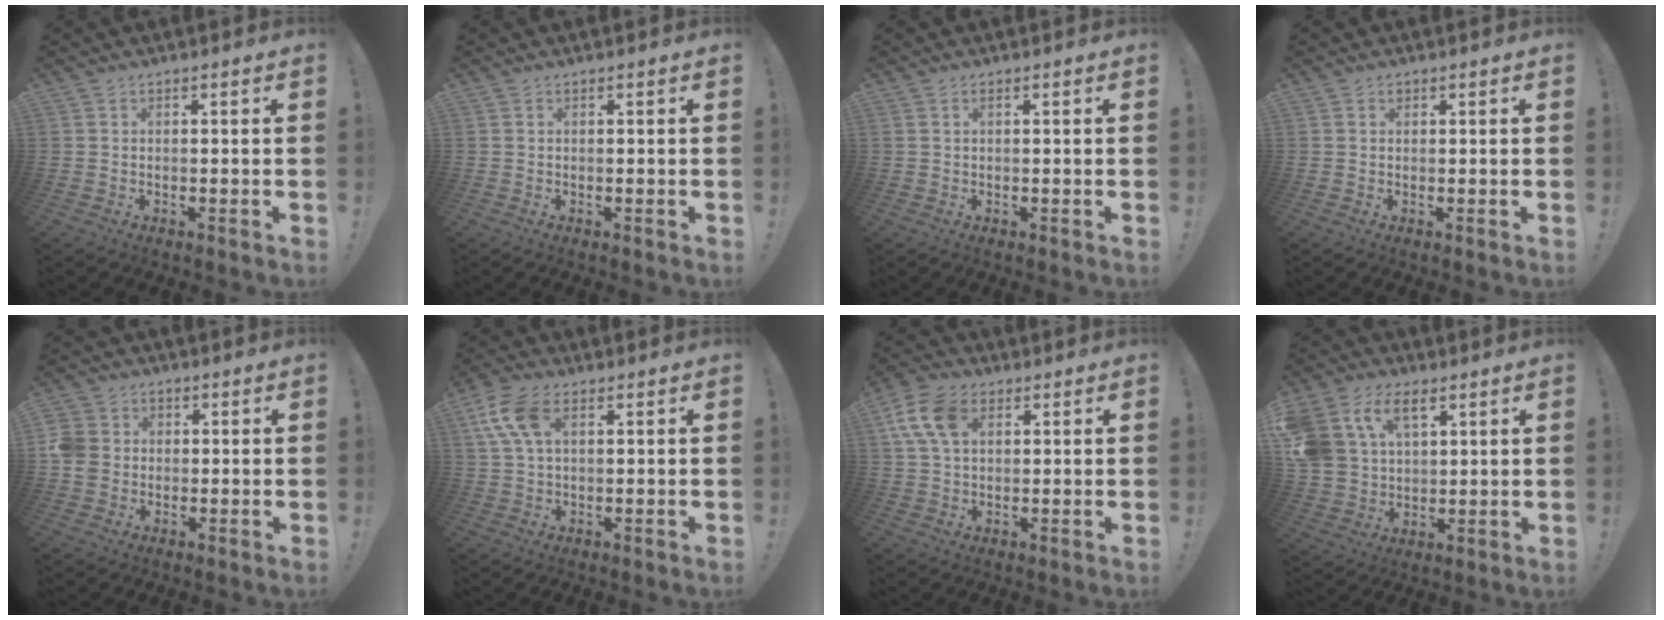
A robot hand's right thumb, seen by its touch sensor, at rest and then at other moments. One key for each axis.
{"total": 0.0}
{"total": 0.8, "fx": 0.3, "fy": 0.3, "fz": 0.7, "tx": -0.015, "ty": 0.002, "tz": 0.006}
{"total": 0.8, "fx": 0.4, "fy": 0.6, "fz": 0.2, "tx": 0.001, "ty": 0.000, "tz": 0.007}
{"total": 7.1, "fx": -0.5, "fy": 6.5, "fz": 2.8, "tx": -0.052, "ty": 0.015, "tz": -0.007}
{"total": 10.3, "fx": 3.6, "fy": 5.5, "fz": 7.9, "tx": -0.167, "ty": 0.000, "tz": 0.070}
{"total": 11.4, "fx": 3.5, "fy": 7.4, "fz": 7.8, "tx": -0.160, "ty": 0.005, "tz": 0.070}
{"total": 14.8, "fx": 7.0, "fy": 10.2, "fz": 8.2, "tx": -0.157, "ty": -0.030, "tz": 0.137}